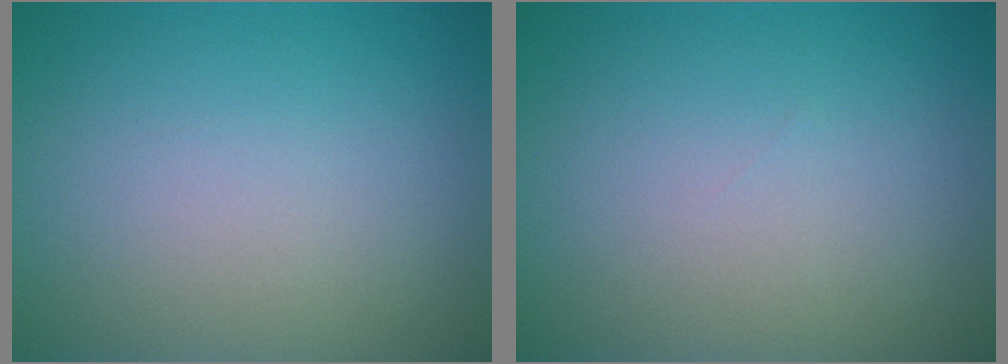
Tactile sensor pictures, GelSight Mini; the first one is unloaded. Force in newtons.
{"total": 0.0}